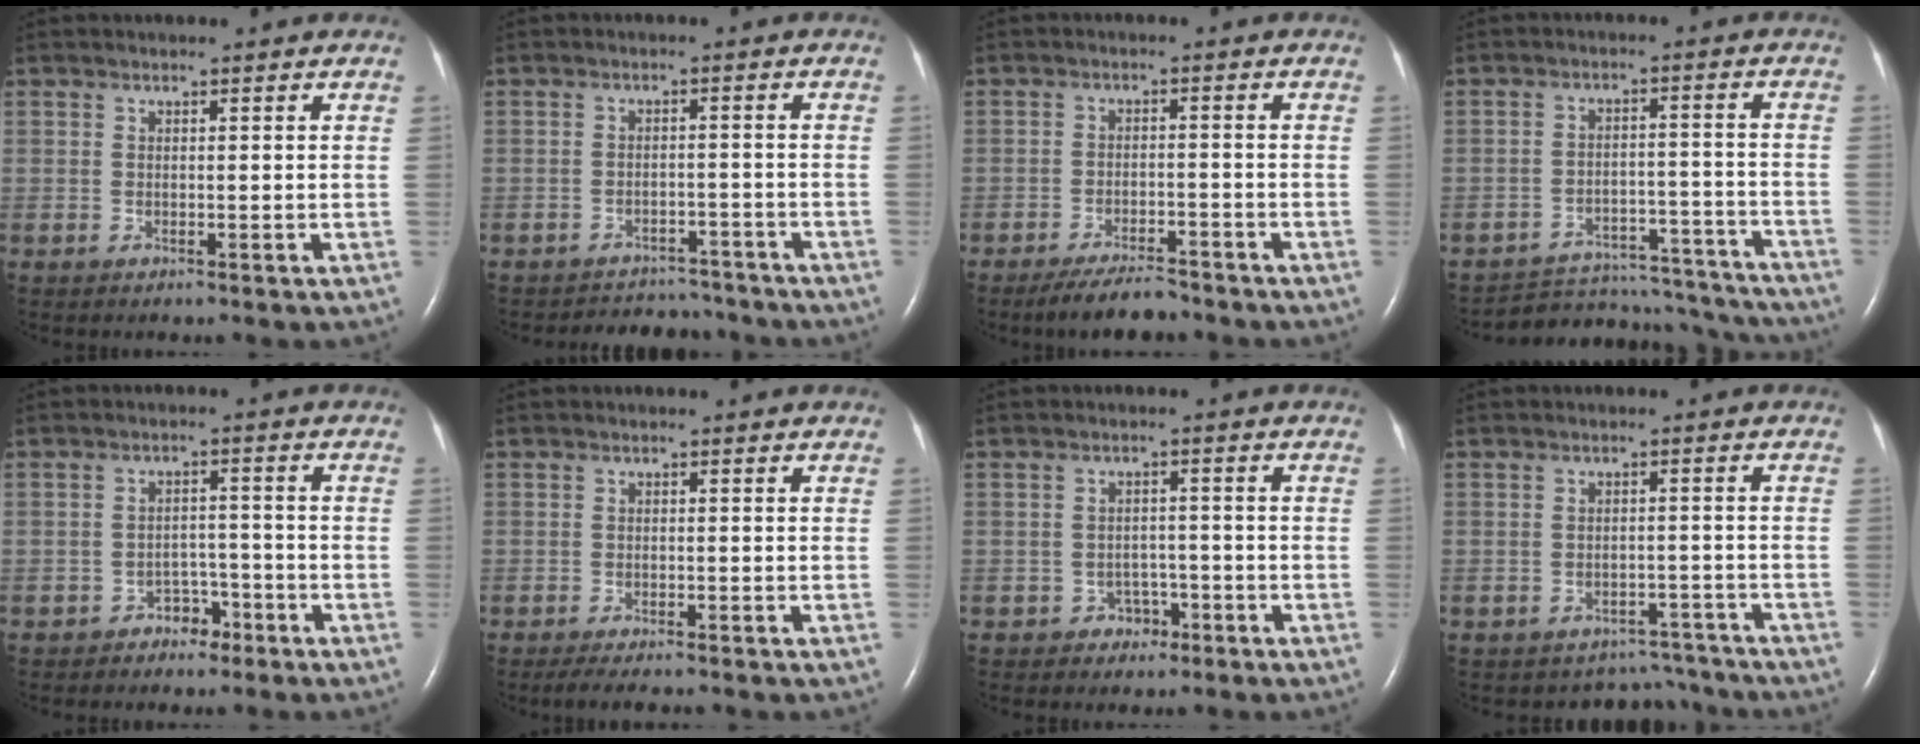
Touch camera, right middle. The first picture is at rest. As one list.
[{"total": 7.1, "force": [-6.8, 2.2, -0.2], "torque": [0.005, 0.015, -0.085]}, {"total": 5.9, "force": [-5.2, 1.3, 2.5], "torque": [-0.048, -0.012, -0.090]}, {"total": 17.0, "force": [-16.5, 3.7, 2.2], "torque": [-0.030, 0.023, -0.211]}, {"total": 3.1, "force": [-2.3, 1.9, 0.8], "torque": [-0.008, 0.010, -0.033]}, {"total": 3.8, "force": [-3.1, 0.4, 2.0], "torque": [-0.036, -0.010, -0.046]}, {"total": 2.6, "force": [-1.5, 2.0, 0.3], "torque": [0.002, 0.011, -0.021]}, {"total": 6.3, "force": [-5.6, 2.5, -1.0], "torque": [0.019, 0.030, -0.065]}]